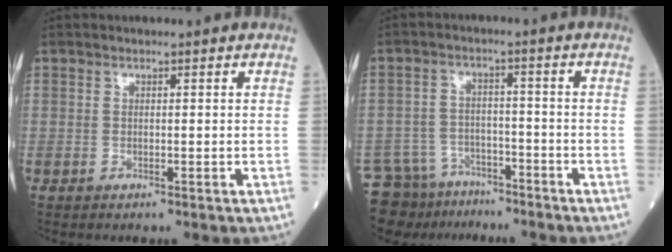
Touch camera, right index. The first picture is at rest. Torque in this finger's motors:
{"motor_torque": [1.09, -1.03, 0.34, 0.05]}